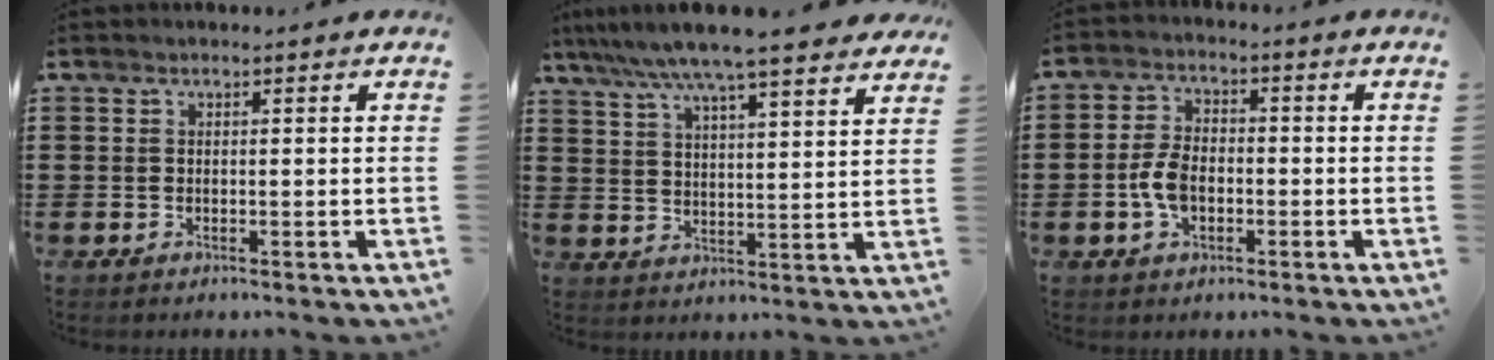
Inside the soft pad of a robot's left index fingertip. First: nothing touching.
{"total": 8.0, "force": [7.1, 0.0, 3.7], "torque": [-0.097, -0.033, 0.124]}
{"total": 5.3, "force": [-1.2, 3.1, 4.1], "torque": [-0.100, 0.001, -0.029]}